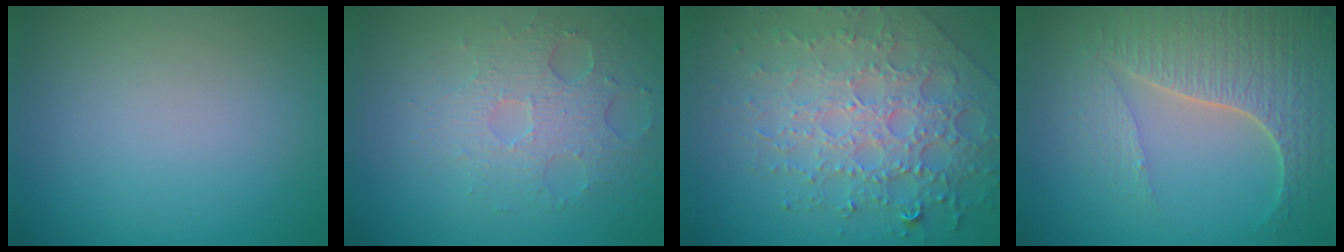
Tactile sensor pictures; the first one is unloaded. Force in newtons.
{"total": 3.6, "press": 3.3, "slide": 1.5}
{"total": 7.9, "press": 5.6, "slide": 5.6}
{"total": 5.9, "press": 4.8, "slide": 3.4}